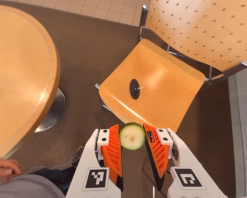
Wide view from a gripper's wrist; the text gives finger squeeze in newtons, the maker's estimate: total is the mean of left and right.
{"total": 9.4, "left": 9.6, "right": 9.3}